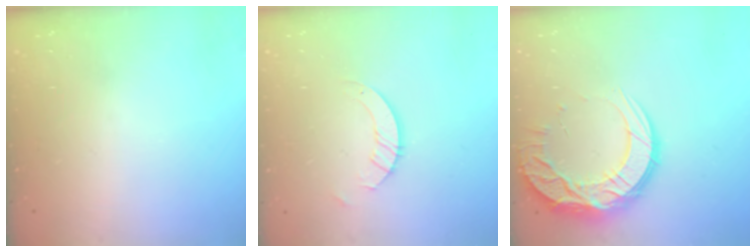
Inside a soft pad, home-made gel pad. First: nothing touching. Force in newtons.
{"total": 3.6, "press": 3.6, "slide": 0.4}
{"total": 16.5, "press": 16.5, "slide": 1.4}